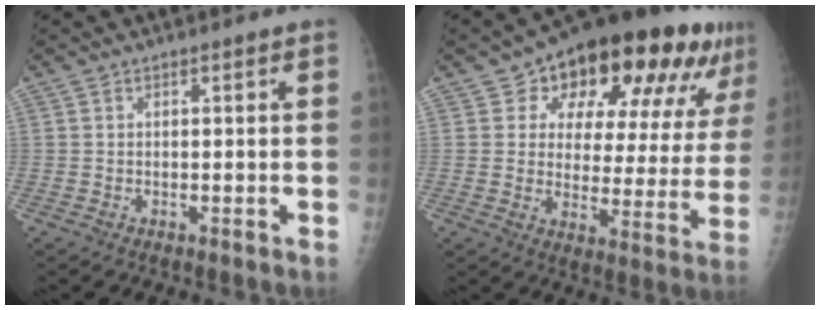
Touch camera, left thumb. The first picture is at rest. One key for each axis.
{"total": 23.2, "fx": 13.6, "fy": 11.0, "fz": 15.3, "tx": -0.184, "ty": -0.030, "tz": 0.184}